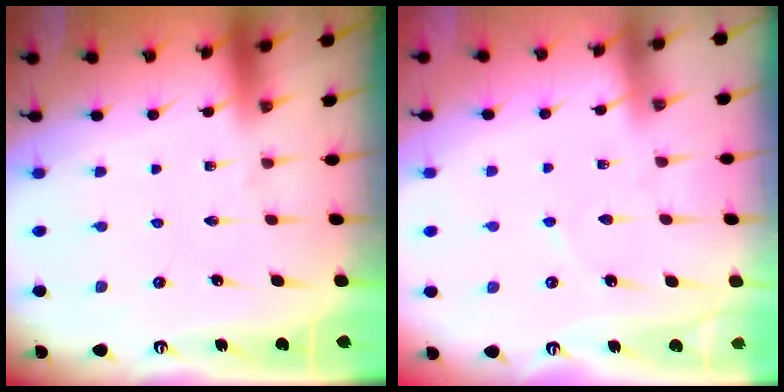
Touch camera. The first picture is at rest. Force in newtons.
{"total": 2.6, "press": 2.5, "slide": 0.3}